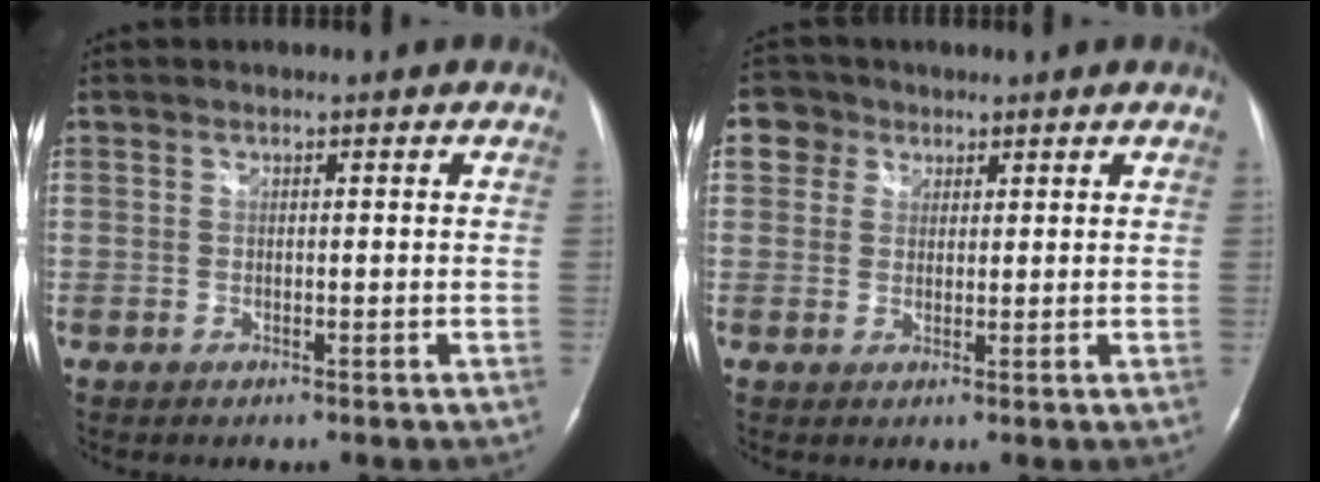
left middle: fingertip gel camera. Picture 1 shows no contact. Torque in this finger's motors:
{"motor_torque": [0.30, -0.24, -0.04, -0.01]}